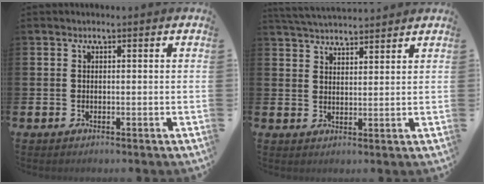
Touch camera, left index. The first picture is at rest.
{"total": 4.1, "force": [4.1, 0.3, 0.2], "torque": [-0.006, -0.021, 0.074]}